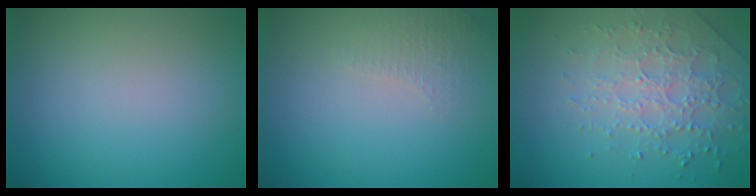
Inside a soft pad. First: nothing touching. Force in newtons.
{"total": 1.6, "press": 1.6, "slide": 0.4}
{"total": 3.8, "press": 3.6, "slide": 1.1}